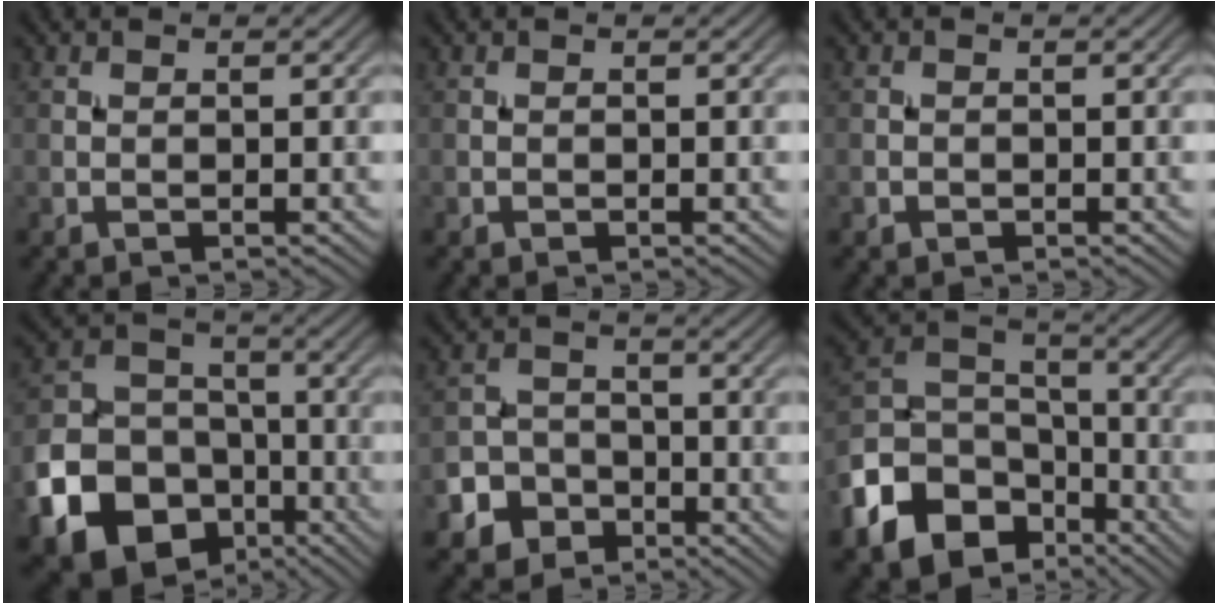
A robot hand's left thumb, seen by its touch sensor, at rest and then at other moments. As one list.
[{"total": 0.0}, {"total": 0.7, "force": [-0.4, 0.5, 0.2], "torque": [-0.002, -0.003, -0.008]}, {"total": 17.4, "force": [-8.5, 13.3, 7.5], "torque": [-0.191, -0.057, -0.163]}, {"total": 5.4, "force": [-3.2, 4.1, 1.6], "torque": [-0.028, -0.003, -0.074]}, {"total": 13.5, "force": [-7.5, 9.1, 6.5], "torque": [-0.179, -0.029, -0.148]}]